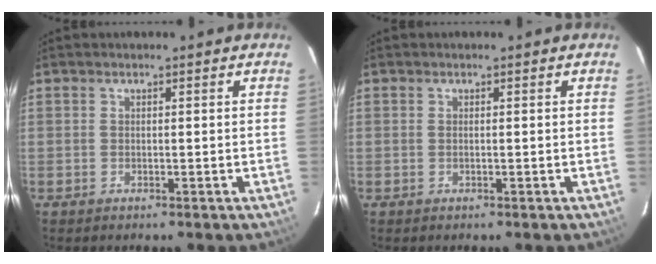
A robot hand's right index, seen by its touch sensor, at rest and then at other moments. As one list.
[{"total": 0.0}]